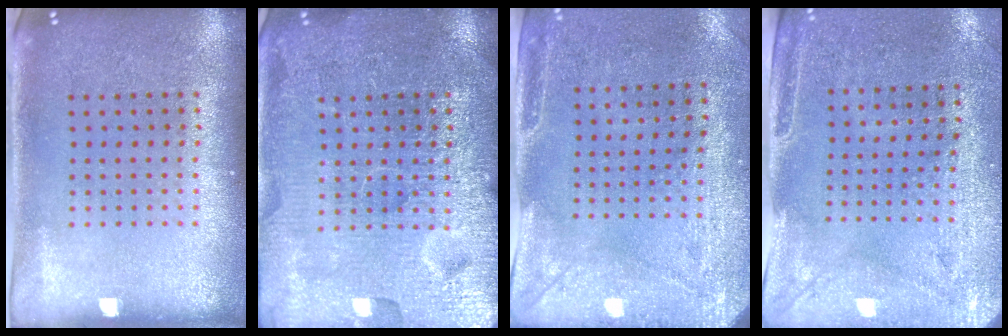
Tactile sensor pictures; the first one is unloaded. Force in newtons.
{"total": 7.1, "press": 7.0, "slide": 0.9}
{"total": 3.0, "press": 2.3, "slide": 1.8}
{"total": 3.0, "press": 2.5, "slide": 1.6}